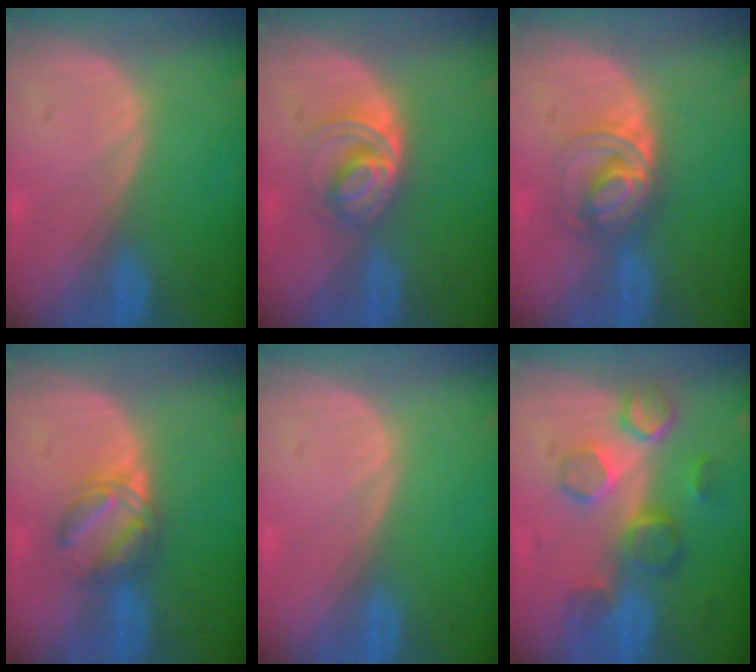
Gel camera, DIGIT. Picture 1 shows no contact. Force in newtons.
{"total": 5.2, "press": 4.9, "slide": 1.7}
{"total": 6.0, "press": 5.6, "slide": 2.2}
{"total": 5.9, "press": 5.3, "slide": 2.6}
{"total": 0.0}
{"total": 8.4, "press": 7.6, "slide": 3.6}